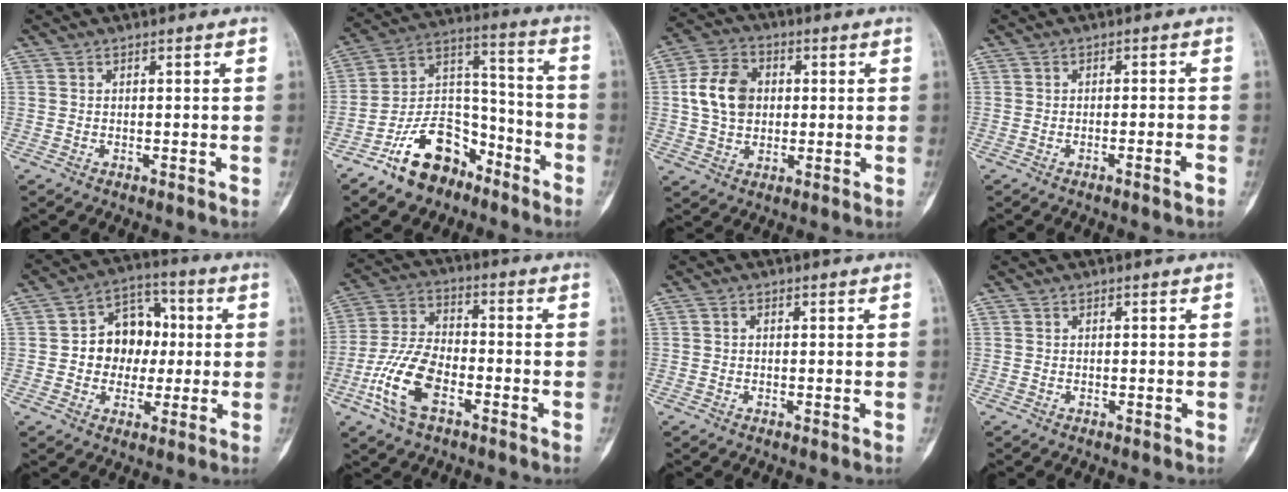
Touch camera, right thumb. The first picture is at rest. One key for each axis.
{"total": 15.4, "fx": -10.0, "fy": 9.0, "fz": 7.5, "tx": -0.095, "ty": 0.098, "tz": -0.179}
{"total": 10.6, "fx": 1.1, "fy": 8.1, "fz": 6.7, "tx": -0.105, "ty": 0.012, "tz": 0.015}
{"total": 2.1, "fx": -1.3, "fy": -0.2, "fz": 1.7, "tx": -0.037, "ty": 0.006, "tz": -0.019}
{"total": 11.2, "fx": 0.2, "fy": 9.0, "fz": 6.6, "tx": -0.050, "ty": 0.026, "tz": -0.001}
{"total": 12.0, "fx": -5.2, "fy": 6.0, "fz": 9.0, "tx": -0.193, "ty": 0.025, "tz": -0.101}
{"total": 0.0}
{"total": 0.0}